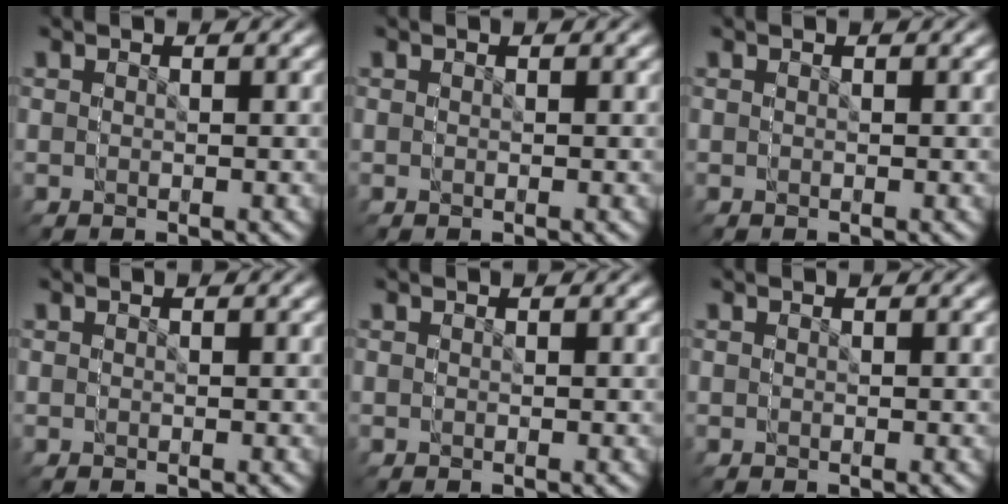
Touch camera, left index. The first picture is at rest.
{"total": 0.0}
{"total": 0.0}
{"total": 0.0}
{"total": 0.0}
{"total": 0.0}